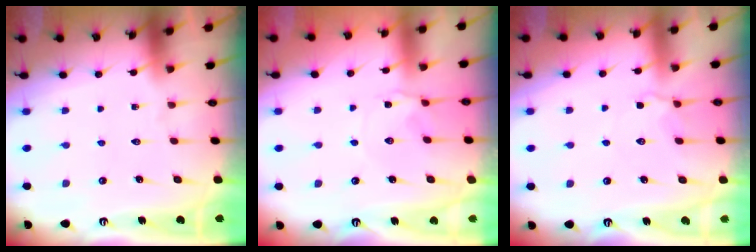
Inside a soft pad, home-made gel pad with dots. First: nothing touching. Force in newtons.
{"total": 1.8, "press": 1.8, "slide": 0.2}
{"total": 2.6, "press": 2.5, "slide": 0.7}